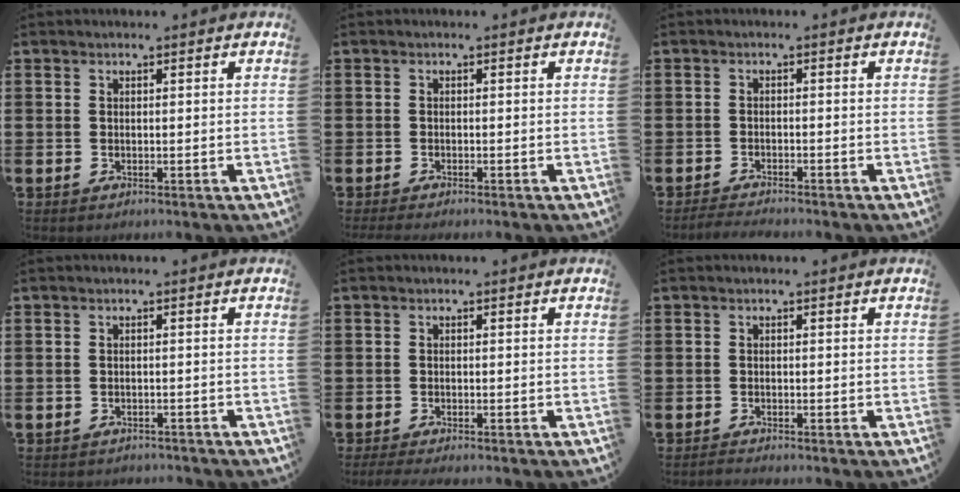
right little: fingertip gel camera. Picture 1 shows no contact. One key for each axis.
{"total": 0.7, "fx": -0.6, "fy": 0.0, "fz": 0.3, "tx": -0.006, "ty": -0.003, "tz": -0.012}
{"total": 1.4, "fx": -1.4, "fy": 0.0, "fz": 0.3, "tx": -0.008, "ty": 0.003, "tz": -0.027}
{"total": 0.9, "fx": -0.9, "fy": 0.1, "fz": -0.1, "tx": -0.003, "ty": 0.001, "tz": -0.019}
{"total": 1.0, "fx": -0.8, "fy": 0.1, "fz": 0.6, "tx": -0.011, "ty": -0.002, "tz": -0.016}
{"total": 0.7, "fx": -0.7, "fy": 0.0, "fz": 0.2, "tx": -0.005, "ty": -0.002, "tz": -0.014}